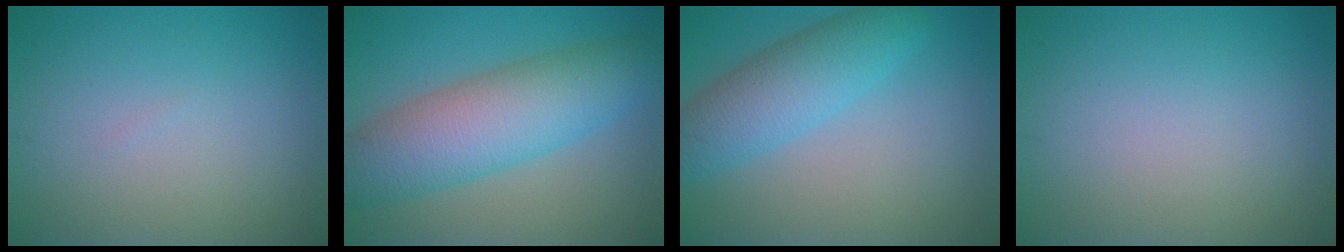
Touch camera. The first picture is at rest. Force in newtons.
{"total": 8.7, "press": 8.7, "slide": 0.2}
{"total": 5.3, "press": 5.3, "slide": 0.2}
{"total": 0.0}